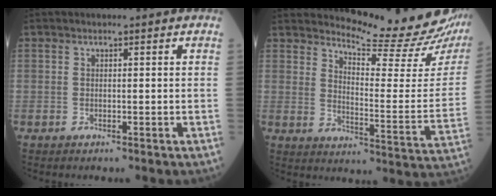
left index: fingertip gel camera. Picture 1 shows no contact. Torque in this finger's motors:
{"motor_torque": [1.06, -1.08, 0.38, 0.06]}